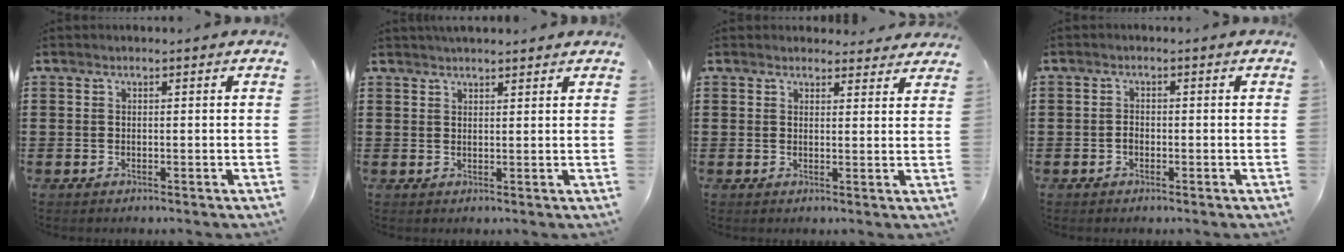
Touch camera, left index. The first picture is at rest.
{"total": 1.9, "force": [1.8, 0.1, 0.2], "torque": [-0.009, 0.002, 0.036]}
{"total": 2.4, "force": [2.3, 0.7, 0.1], "torque": [-0.002, -0.005, 0.042]}
{"total": 1.1, "force": [-0.5, 0.7, 0.6], "torque": [-0.015, 0.001, -0.010]}